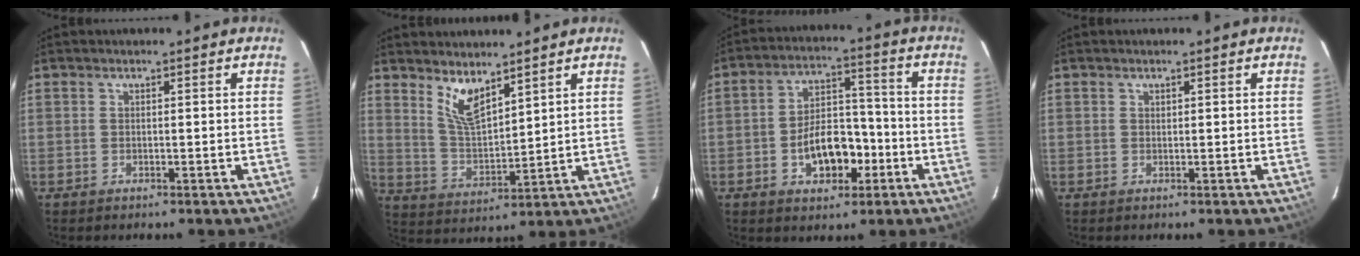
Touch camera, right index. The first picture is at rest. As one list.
[{"total": 7.3, "force": [5.2, 2.4, 4.6], "torque": [-0.087, -0.008, 0.110]}, {"total": 10.6, "force": [-3.9, 6.2, 7.7], "torque": [-0.144, 0.024, -0.052]}, {"total": 0.0}]